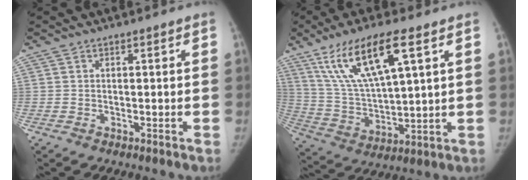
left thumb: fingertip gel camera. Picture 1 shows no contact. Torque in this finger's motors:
{"motor_torque": [0.24, 0.26, 1.37, -1.40, 0.27]}